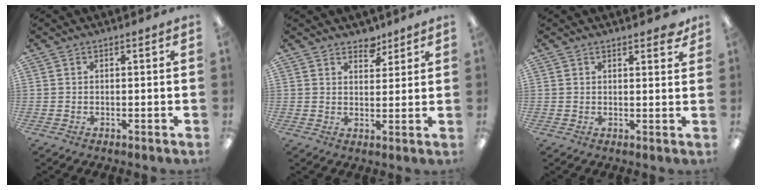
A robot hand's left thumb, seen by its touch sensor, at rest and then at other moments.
{"total": 4.6, "force": [3.8, 2.4, 0.9], "torque": [0.005, -0.025, 0.065]}
{"total": 2.3, "force": [1.9, 0.8, 1.1], "torque": [-0.009, -0.006, 0.031]}